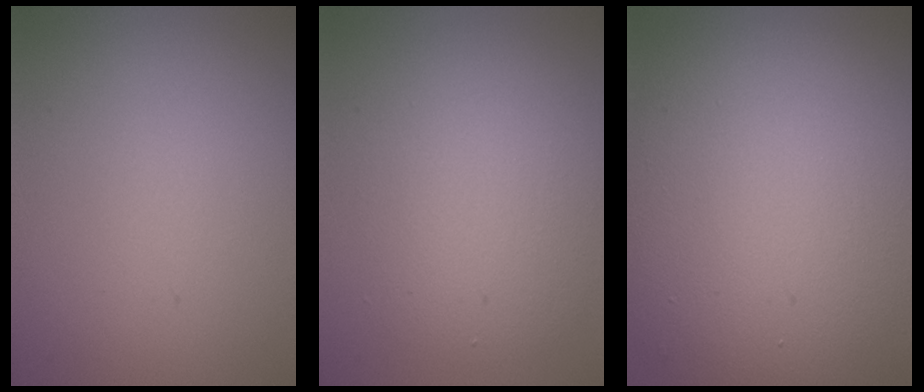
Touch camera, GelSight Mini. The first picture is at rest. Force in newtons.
{"total": 4.2, "press": 4.2, "slide": 0.1}
{"total": 14.6, "press": 14.5, "slide": 0.7}